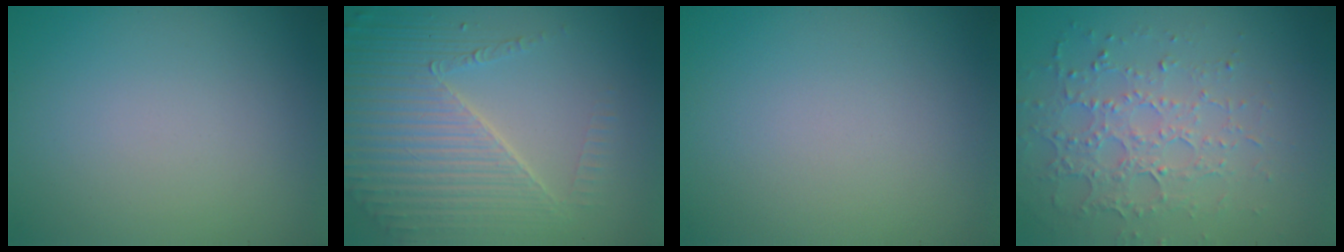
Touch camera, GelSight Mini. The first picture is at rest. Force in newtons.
{"total": 6.7, "press": 4.9, "slide": 4.5}
{"total": 0.0}
{"total": 3.5, "press": 3.4, "slide": 0.9}